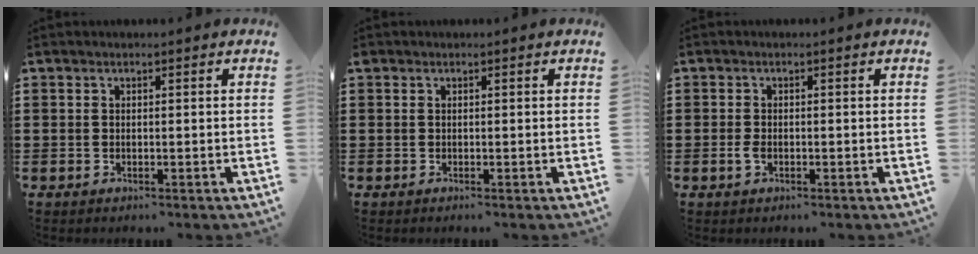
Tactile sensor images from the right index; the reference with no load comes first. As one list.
[{"total": 0.0}, {"total": 1.6, "force": [-0.6, 0.8, 1.3], "torque": [-0.039, -0.007, -0.015]}]